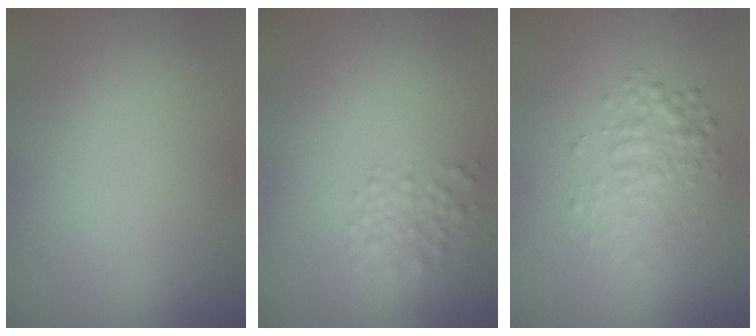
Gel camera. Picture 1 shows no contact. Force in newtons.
{"total": 1.8, "press": 1.8, "slide": 0.1}
{"total": 2.3, "press": 2.3, "slide": 0.1}